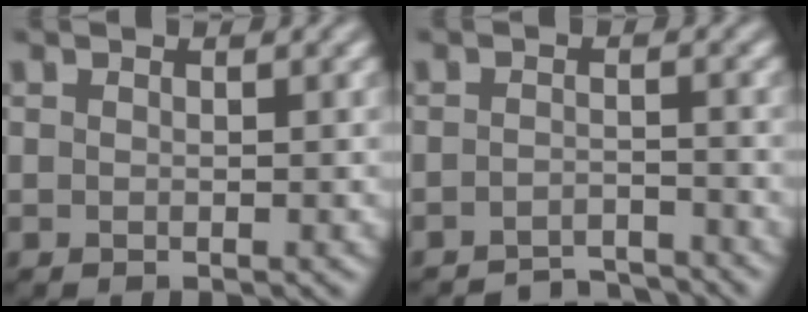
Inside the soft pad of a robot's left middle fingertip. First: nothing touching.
{"total": 3.3, "force": [-3.2, 0.4, 0.6], "torque": [-0.004, 0.005, -0.055]}